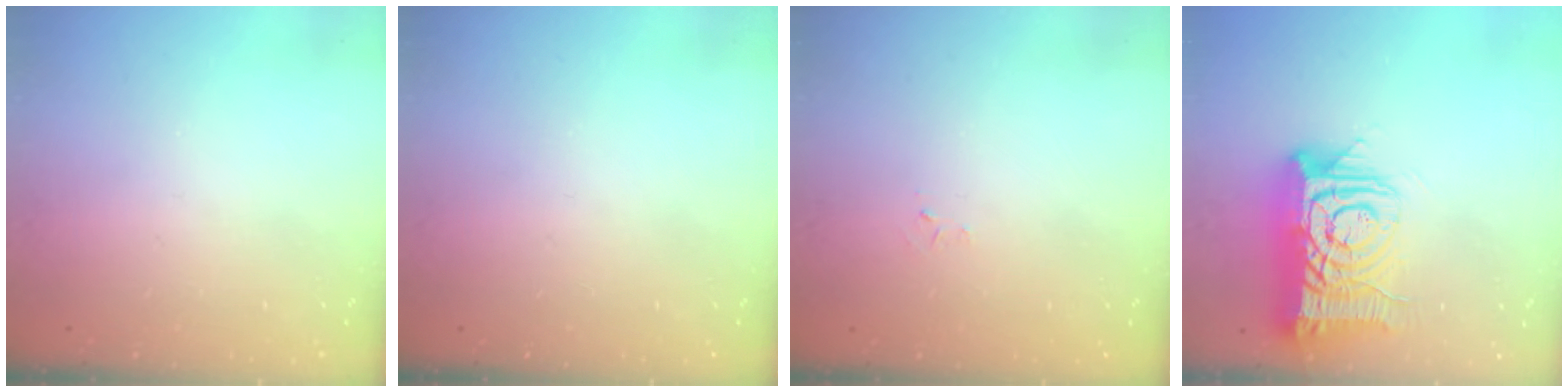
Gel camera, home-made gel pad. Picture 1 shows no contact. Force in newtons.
{"total": 0.0}
{"total": 2.6, "press": 2.6, "slide": 0.4}
{"total": 16.0, "press": 15.9, "slide": 1.6}